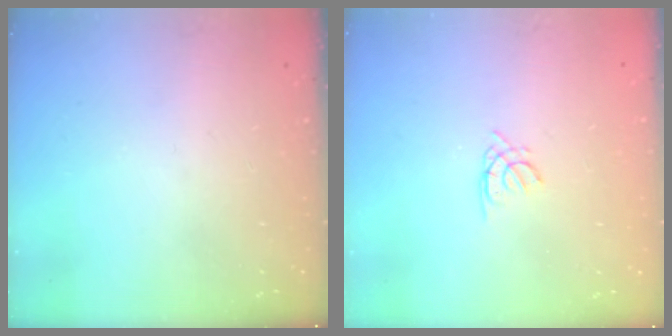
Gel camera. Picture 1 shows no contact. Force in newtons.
{"total": 0.5, "press": 0.4, "slide": 0.3}